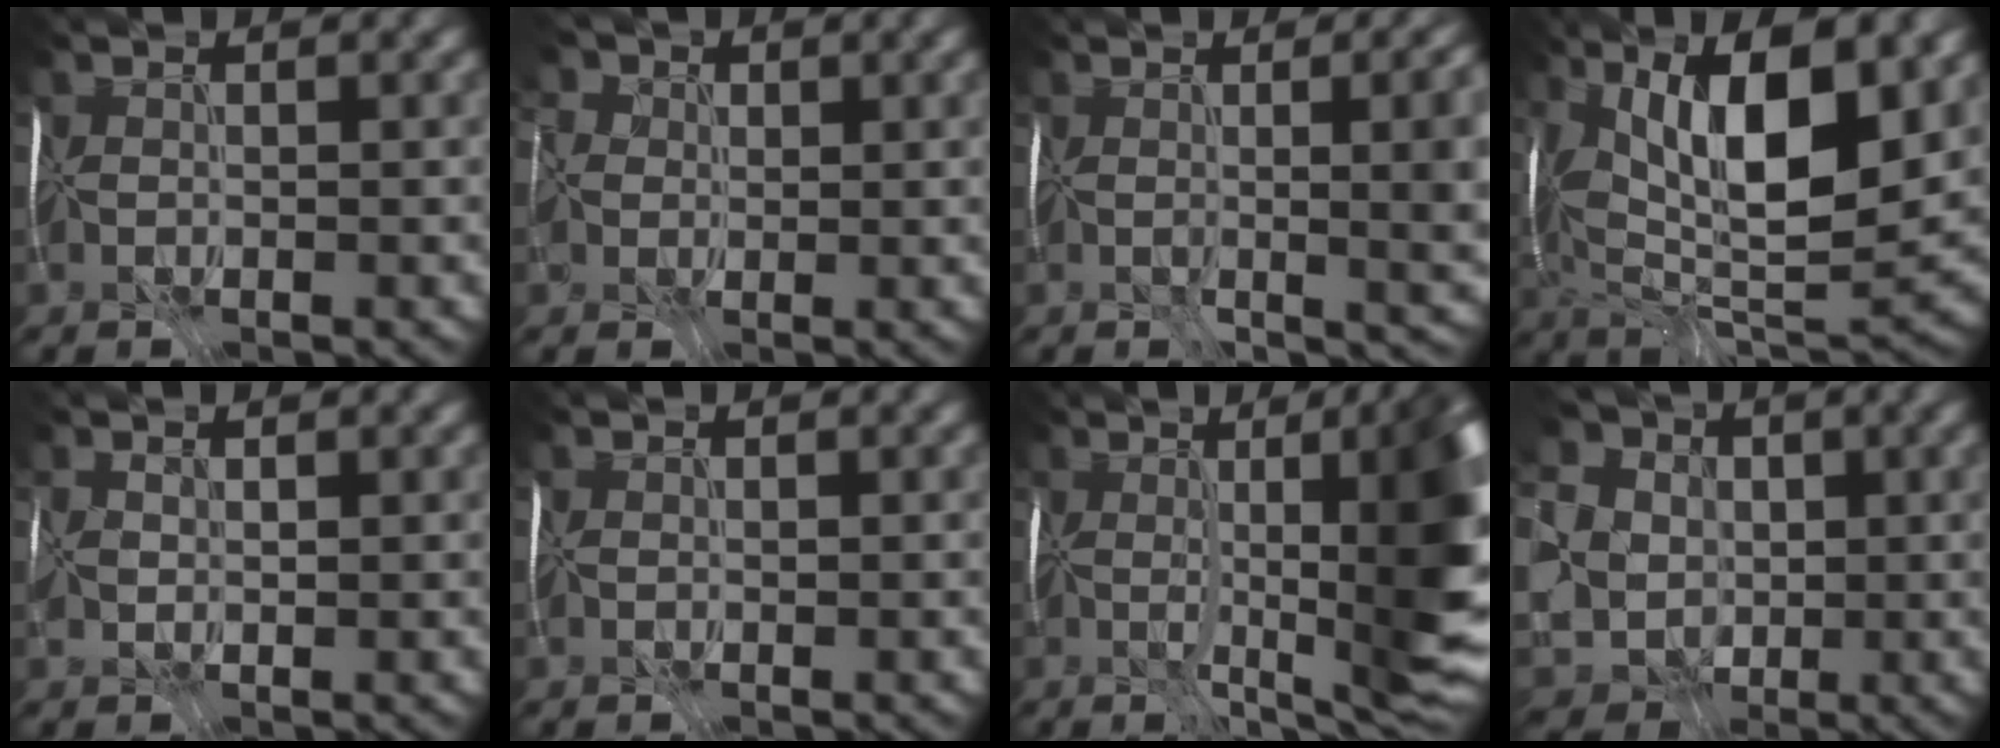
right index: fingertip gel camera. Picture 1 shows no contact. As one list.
[{"total": 8.6, "force": [3.2, 6.3, 5.0], "torque": [-0.092, 0.034, -0.002]}, {"total": 10.2, "force": [0.3, 3.8, 9.5], "torque": [-0.105, -0.014, 0.030]}, {"total": 13.3, "force": [4.2, 4.1, 12.0], "torque": [-0.208, 0.006, 0.076]}, {"total": 1.3, "force": [0.5, 0.6, 1.1], "torque": [-0.034, 0.006, 0.013]}, {"total": 0.0}, {"total": 13.9, "force": [0.6, 3.2, 13.5], "torque": [-0.159, 0.006, 0.009]}, {"total": 10.4, "force": [0.8, 8.6, 5.8], "torque": [-0.130, 0.017, -0.006]}]